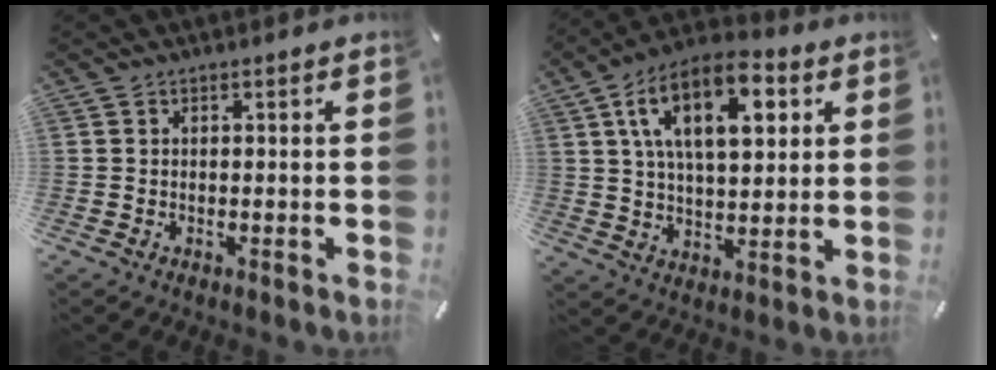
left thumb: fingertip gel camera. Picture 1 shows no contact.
{"total": 15.9, "force": [6.3, 8.5, 11.8], "torque": [-0.195, -0.006, 0.105]}